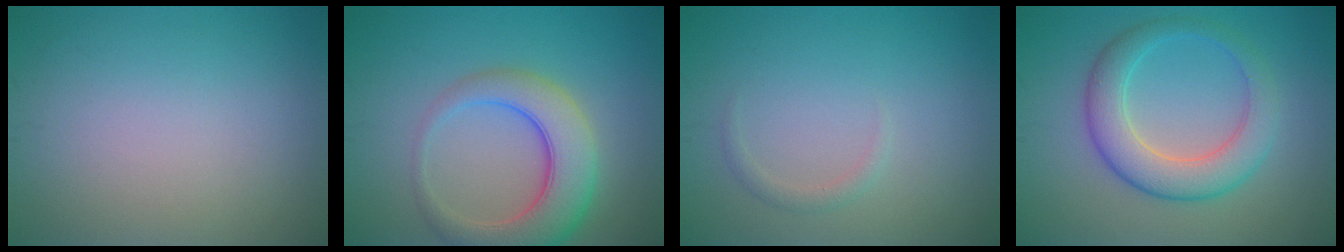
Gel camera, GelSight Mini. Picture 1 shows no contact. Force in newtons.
{"total": 6.9, "press": 6.9, "slide": 0.3}
{"total": 1.0, "press": 1.0, "slide": 0.1}
{"total": 5.4, "press": 5.4, "slide": 0.3}